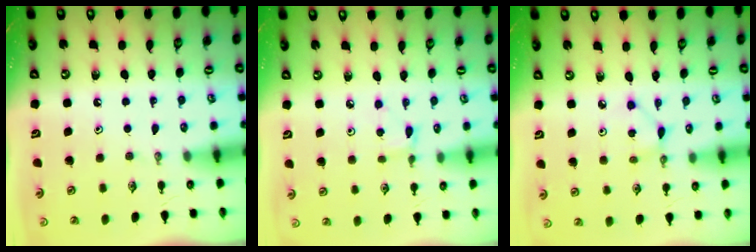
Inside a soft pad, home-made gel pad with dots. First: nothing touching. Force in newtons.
{"total": 2.2, "press": 2.2, "slide": 0.3}
{"total": 2.3, "press": 2.3, "slide": 0.0}